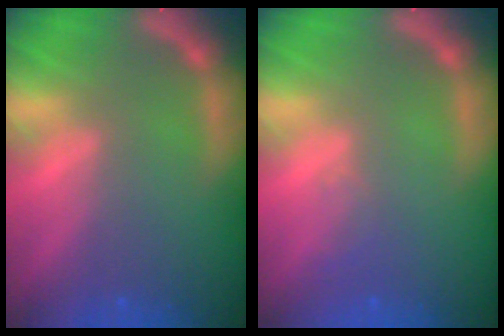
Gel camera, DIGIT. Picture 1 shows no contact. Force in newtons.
{"total": 1.0}